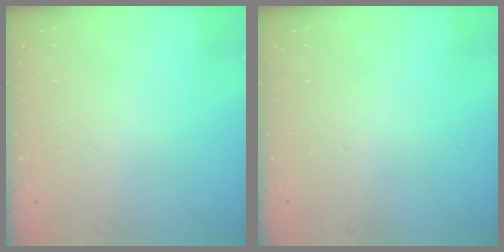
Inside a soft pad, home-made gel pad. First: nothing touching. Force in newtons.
{"total": 0.0}